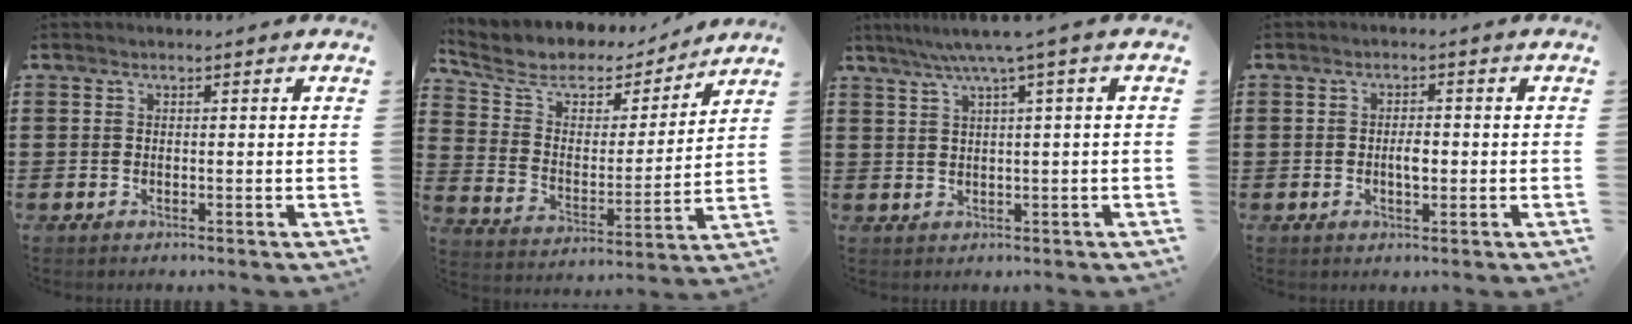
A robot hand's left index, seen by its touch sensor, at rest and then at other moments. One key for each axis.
{"total": 6.8, "fx": 5.2, "fy": 3.5, "fz": 2.6, "tx": -0.084, "ty": -0.029, "tz": 0.086}
{"total": 3.8, "fx": 1.5, "fy": -0.5, "fz": 3.5, "tx": -0.070, "ty": -0.003, "tz": 0.022}
{"total": 2.6, "fx": -0.2, "fy": 1.0, "fz": 2.3, "tx": -0.037, "ty": 0.000, "tz": -0.006}